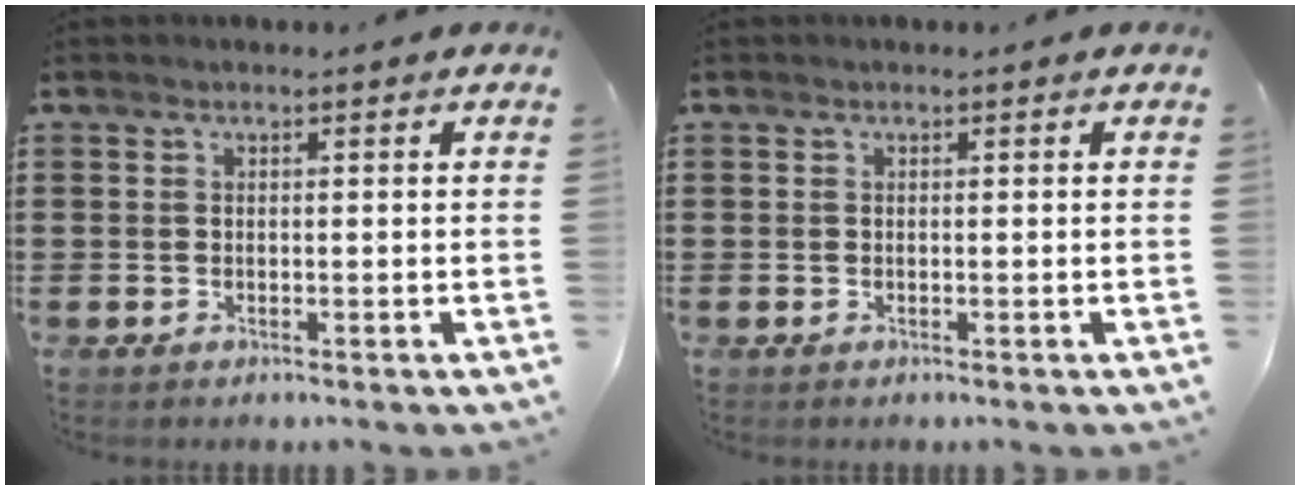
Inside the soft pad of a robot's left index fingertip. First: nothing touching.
{"total": 0.0}